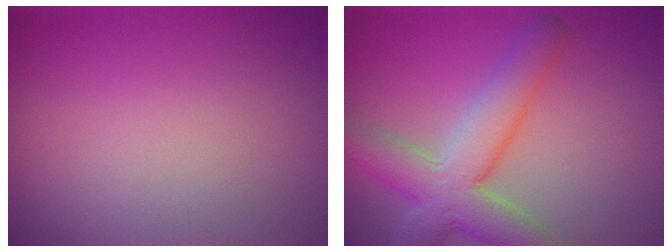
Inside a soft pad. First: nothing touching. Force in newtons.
{"total": 6.7, "press": 6.7, "slide": 0.4}